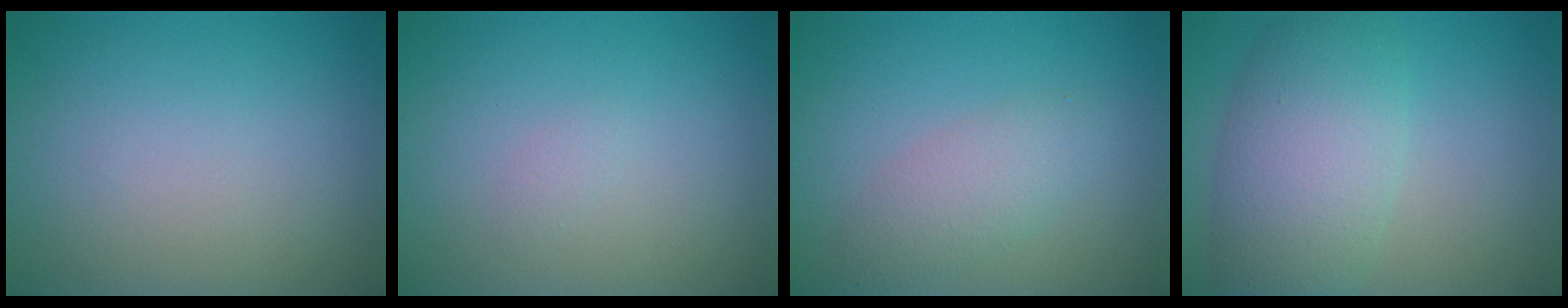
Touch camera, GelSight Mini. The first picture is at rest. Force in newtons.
{"total": 0.5, "press": 0.5, "slide": 0.0}
{"total": 2.8, "press": 2.8, "slide": 0.0}
{"total": 7.0, "press": 6.9, "slide": 0.5}